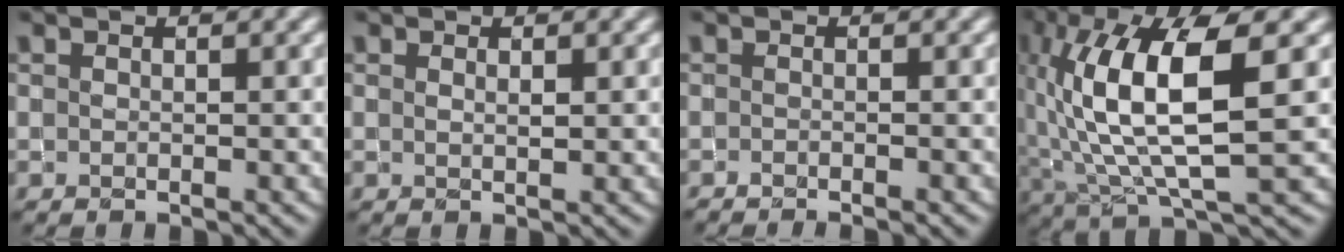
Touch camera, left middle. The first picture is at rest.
{"total": 0.6, "force": [0.4, 0.1, 0.4], "torque": [-0.007, 0.003, 0.008]}
{"total": 1.6, "force": [-1.2, 0.3, 1.0], "torque": [-0.010, -0.004, -0.022]}
{"total": 10.6, "force": [2.2, 3.3, 9.8], "torque": [-0.185, 0.009, 0.046]}